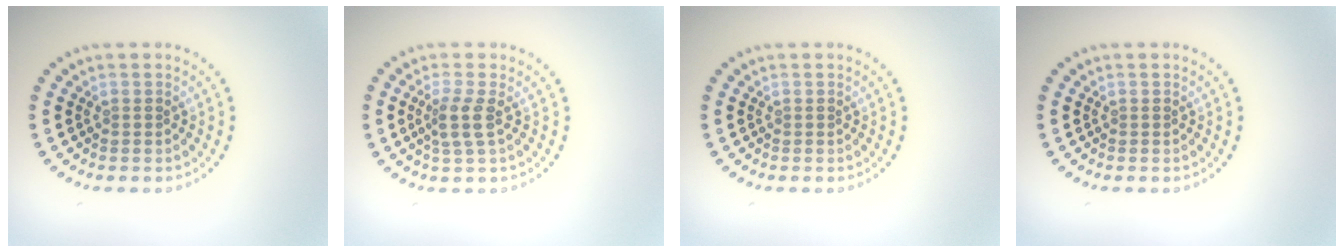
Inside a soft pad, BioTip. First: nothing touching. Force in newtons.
{"total": 2.1, "press": 1.7, "slide": 1.2}
{"total": 0.0}
{"total": 0.0}